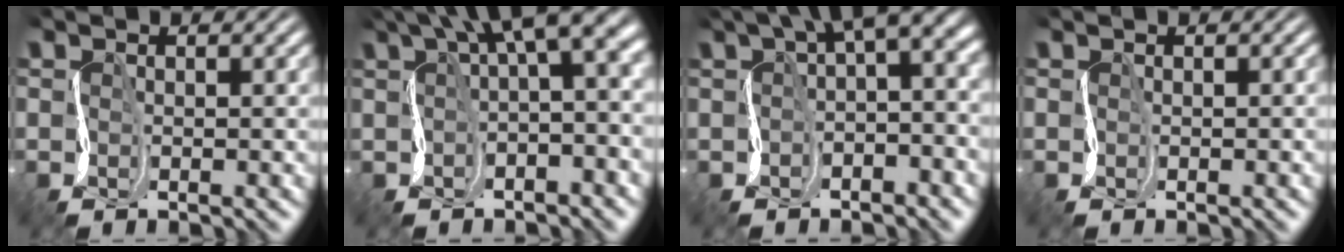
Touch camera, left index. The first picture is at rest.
{"total": 9.3, "force": [3.8, 3.0, 8.0], "torque": [-0.109, 0.024, 0.060]}
{"total": 7.3, "force": [1.8, 3.2, 6.3], "torque": [-0.082, 0.007, 0.023]}
{"total": 0.0}